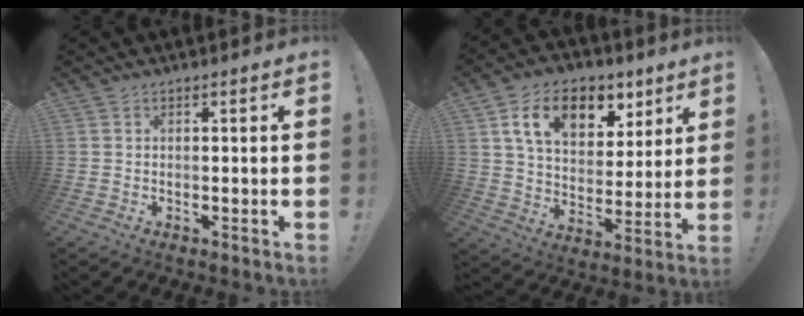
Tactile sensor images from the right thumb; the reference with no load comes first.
{"total": 16.0, "force": [8.0, 10.1, 9.4], "torque": [-0.151, -0.028, 0.144]}